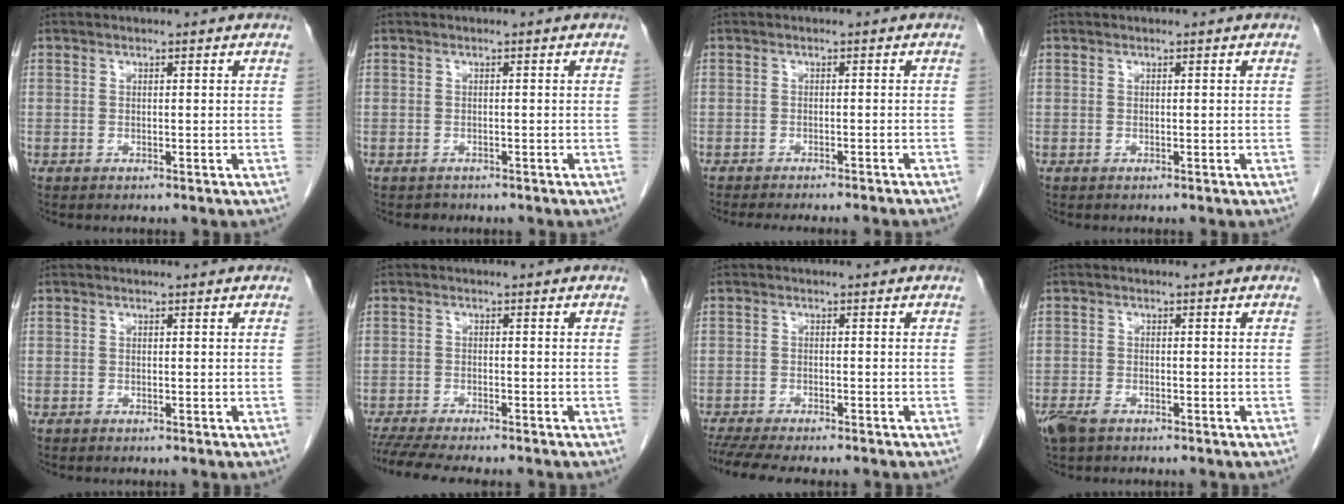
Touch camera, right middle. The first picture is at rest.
{"total": 0.8, "force": [-0.7, 0.4, -0.1], "torque": [-0.011, -0.001, -0.011]}
{"total": 11.1, "force": [-10.1, 0.9, 4.7], "torque": [-0.046, -0.016, -0.119]}
{"total": 0.0}
{"total": 0.0}
{"total": 10.5, "force": [-9.1, 1.3, 5.0], "torque": [-0.071, -0.010, -0.134]}
{"total": 9.9, "force": [-8.4, 1.6, 4.9], "torque": [-0.071, -0.007, -0.124]}
{"total": 4.0, "force": [-2.8, 1.8, 2.2], "torque": [-0.048, -0.007, -0.048]}